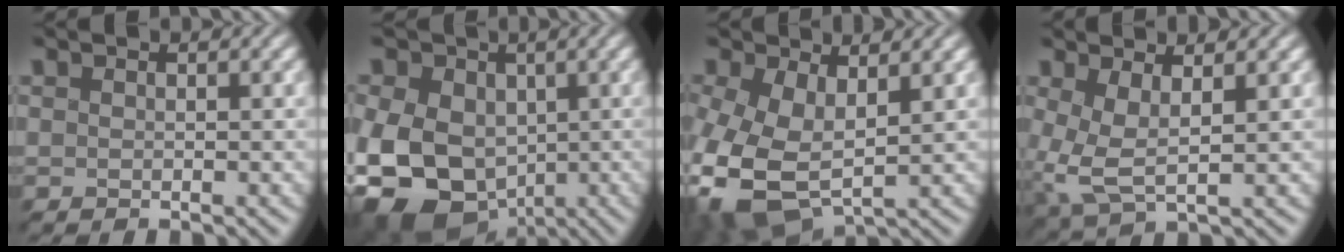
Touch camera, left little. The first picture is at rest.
{"total": 11.9, "force": [-3.6, 8.9, 7.0], "torque": [-0.134, -0.018, -0.060]}
{"total": 8.2, "force": [-1.5, 4.9, 6.4], "torque": [-0.177, -0.030, -0.012]}
{"total": 3.4, "force": [0.1, 1.3, 3.1], "torque": [-0.086, -0.009, 0.010]}